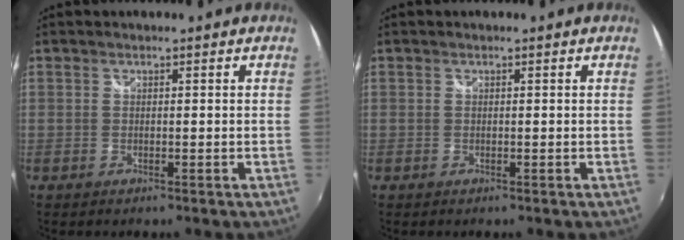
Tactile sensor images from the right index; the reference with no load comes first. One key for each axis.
{"total": 0.0}